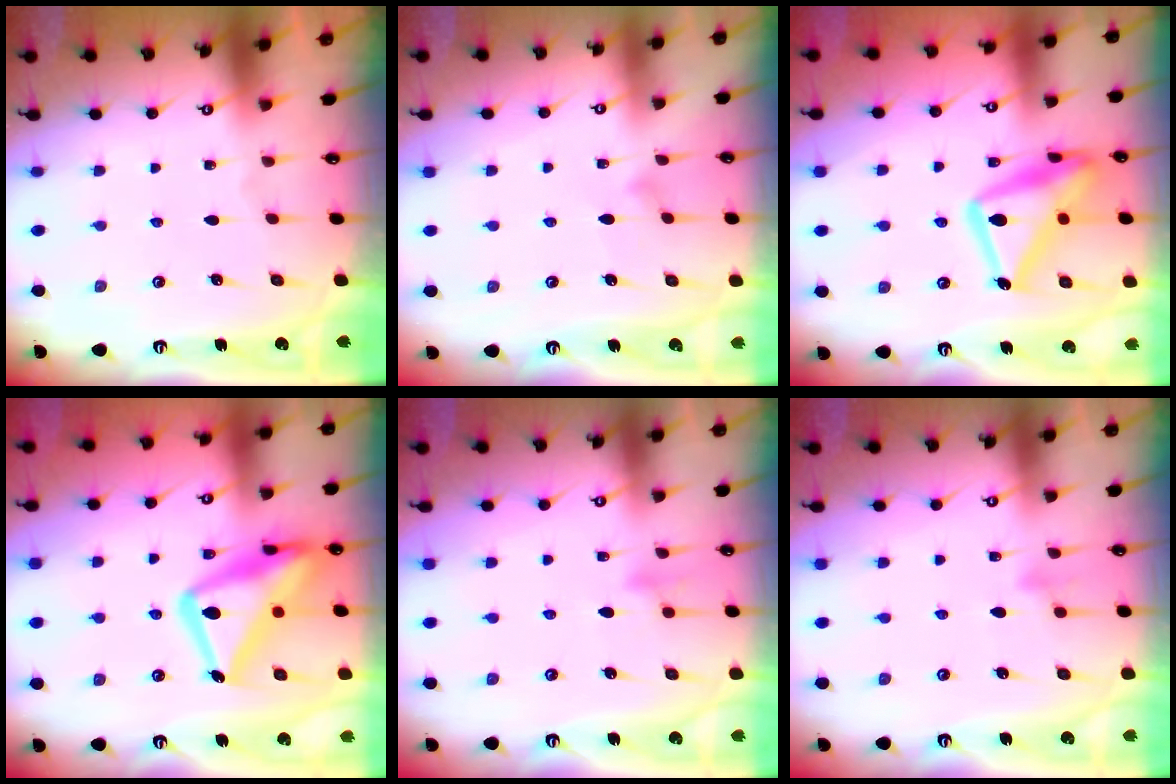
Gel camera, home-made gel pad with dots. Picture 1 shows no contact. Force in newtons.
{"total": 7.5, "press": 7.5, "slide": 0.4}
{"total": 20.4, "press": 20.4, "slide": 1.5}
{"total": 21.7, "press": 21.6, "slide": 1.7}
{"total": 8.9, "press": 8.9, "slide": 0.8}
{"total": 8.3, "press": 8.3, "slide": 0.6}